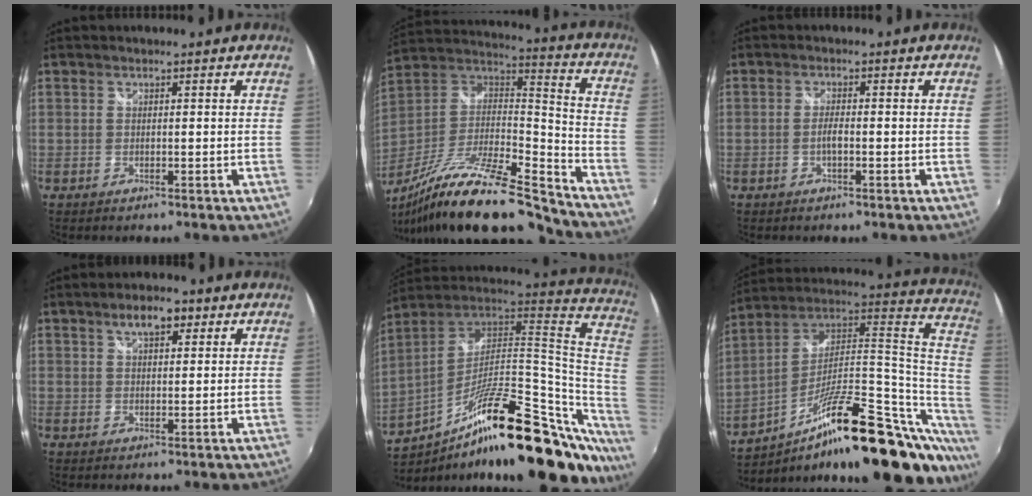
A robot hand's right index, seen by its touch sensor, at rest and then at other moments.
{"total": 25.3, "force": [-18.9, 5.1, 16.0], "torque": [-0.282, -0.038, -0.319]}
{"total": 1.8, "force": [-0.6, 0.2, 1.6], "torque": [-0.036, 0.003, -0.013]}
{"total": 4.9, "force": [2.7, 2.2, 3.4], "torque": [-0.056, 0.013, 0.043]}
{"total": 33.3, "force": [-13.4, 11.0, 28.4], "torque": [-0.421, 0.003, -0.209]}
{"total": 31.7, "force": [-12.7, 10.1, 27.2], "torque": [-0.383, 0.025, -0.200]}